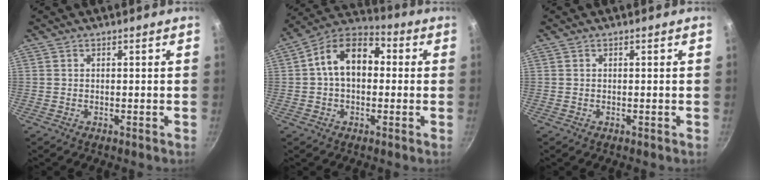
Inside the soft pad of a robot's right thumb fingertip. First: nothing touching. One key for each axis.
{"total": 12.9, "fx": 1.2, "fy": 8.7, "fz": 9.4, "tx": -0.116, "ty": 0.035, "tz": -0.002}
{"total": 0.0}